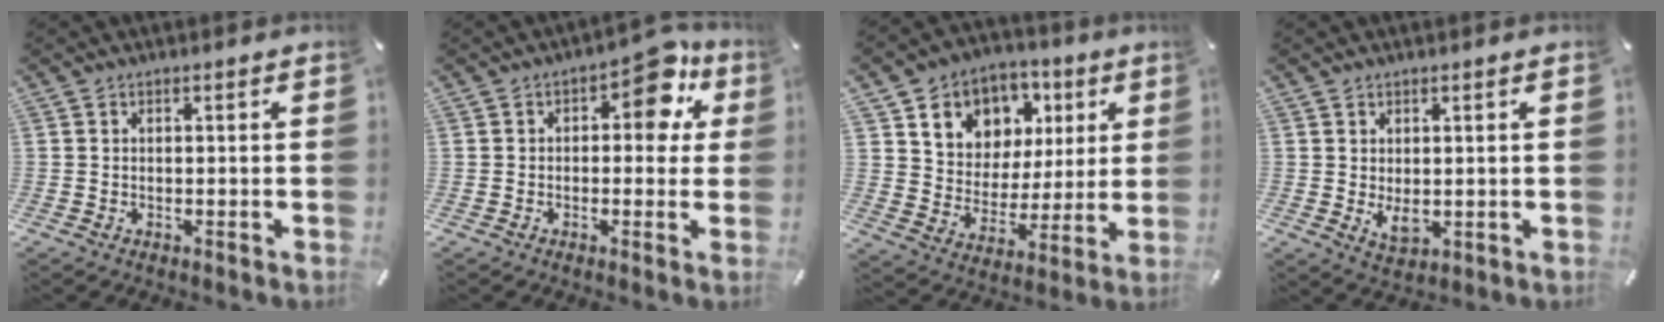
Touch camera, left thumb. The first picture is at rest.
{"total": 10.2, "force": [3.9, 5.5, 7.6], "torque": [-0.082, -0.020, 0.059]}
{"total": 10.2, "force": [4.2, 9.2, 1.6], "torque": [-0.038, -0.030, 0.083]}
{"total": 4.2, "force": [0.2, 2.9, 3.0], "torque": [-0.060, -0.005, 0.004]}